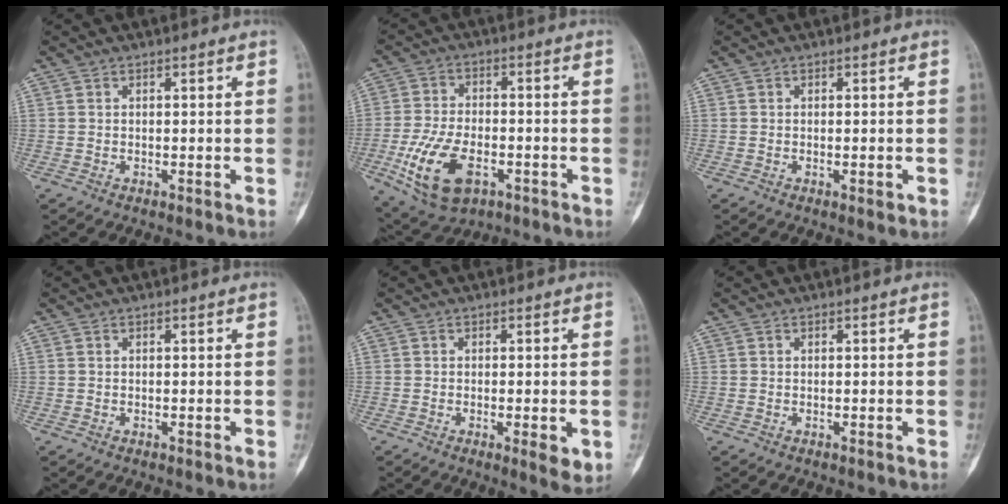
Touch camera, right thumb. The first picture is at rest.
{"total": 13.7, "force": [-5.0, 7.5, 10.2], "torque": [-0.198, 0.009, -0.081]}
{"total": 1.4, "force": [-0.4, 0.4, 1.3], "torque": [-0.016, -0.003, -0.003]}
{"total": 0.0}
{"total": 4.4, "force": [-1.1, 1.3, 4.1], "torque": [-0.053, -0.010, -0.012]}
{"total": 0.0}